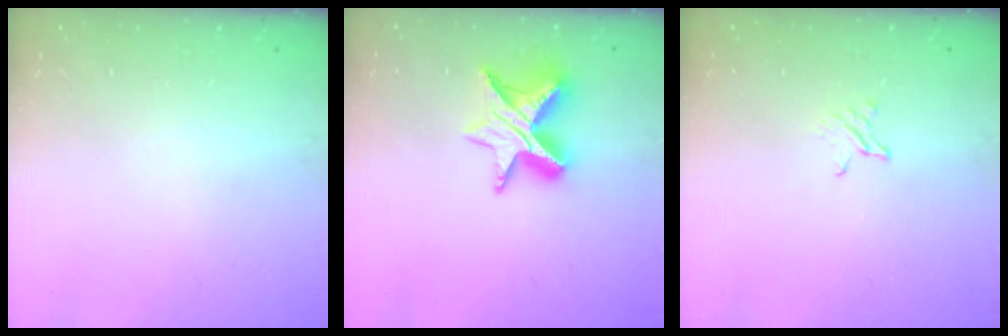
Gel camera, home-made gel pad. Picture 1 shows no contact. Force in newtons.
{"total": 11.4, "press": 11.4, "slide": 0.7}
{"total": 2.0, "press": 2.0, "slide": 0.2}